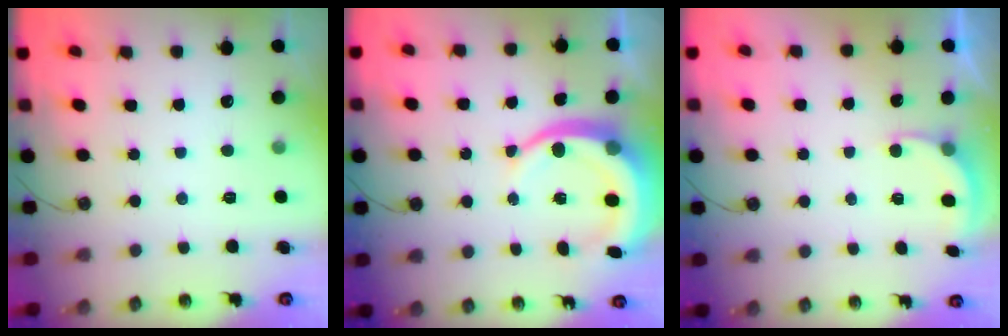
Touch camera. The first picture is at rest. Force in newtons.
{"total": 11.3, "press": 11.2, "slide": 1.3}
{"total": 3.3, "press": 3.1, "slide": 1.2}